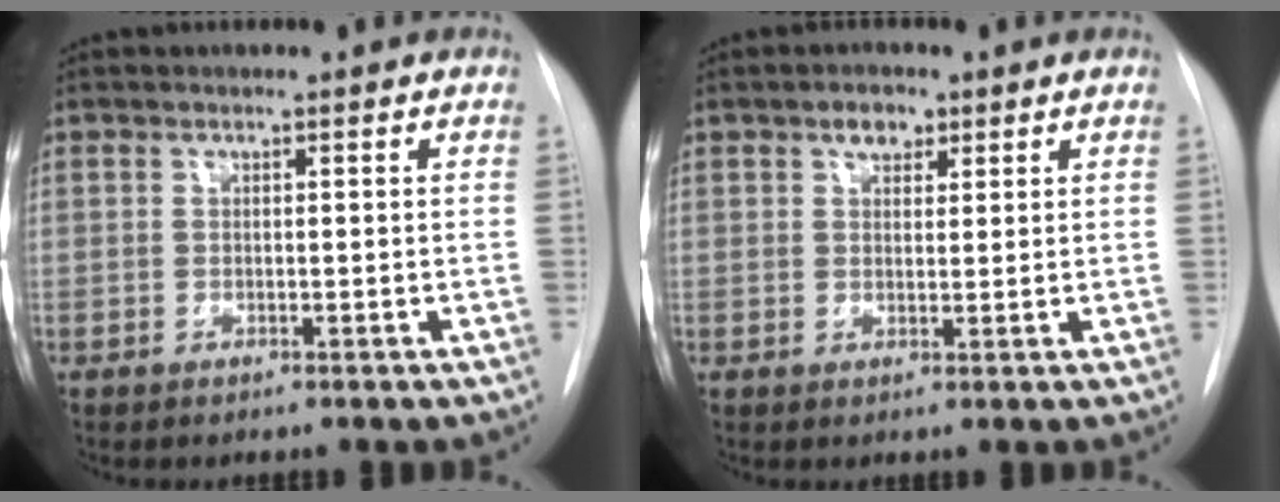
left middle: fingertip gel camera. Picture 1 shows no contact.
{"total": 2.7, "force": [1.6, 1.6, 1.4], "torque": [-0.025, 0.006, 0.026]}